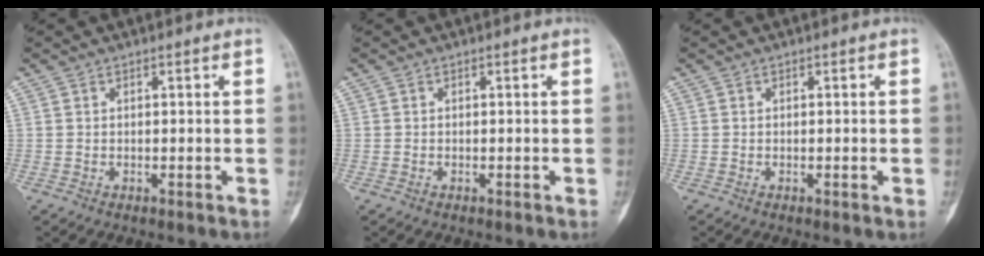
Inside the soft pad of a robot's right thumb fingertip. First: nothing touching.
{"total": 0.0}
{"total": 0.8, "force": [-0.2, 0.1, 0.7], "torque": [-0.007, -0.001, -0.001]}